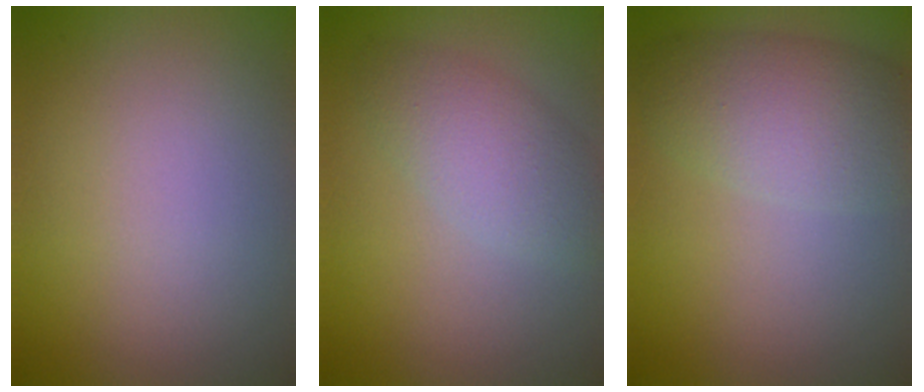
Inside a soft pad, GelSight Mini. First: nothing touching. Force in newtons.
{"total": 3.7, "press": 3.7, "slide": 0.1}
{"total": 5.1, "press": 5.1, "slide": 0.2}